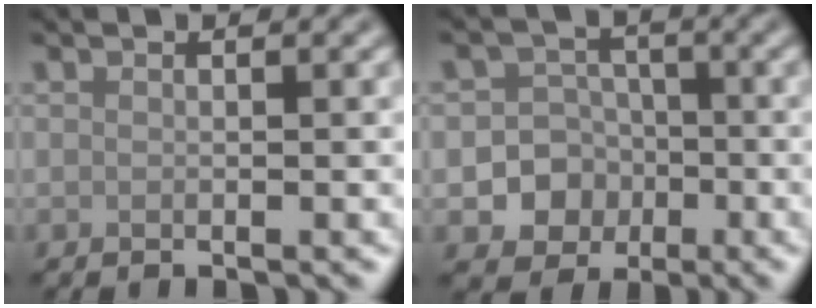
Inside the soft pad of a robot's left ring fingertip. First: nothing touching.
{"total": 6.2, "force": [-1.8, 5.7, 1.4], "torque": [-0.001, 0.005, -0.050]}